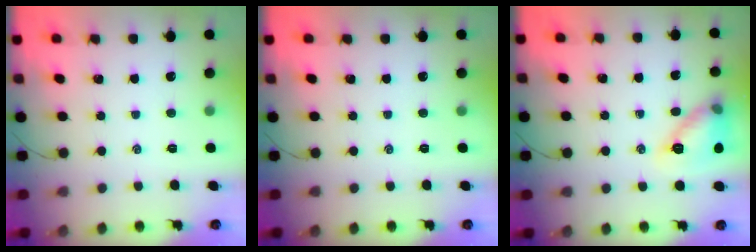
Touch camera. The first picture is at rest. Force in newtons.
{"total": 0.0}
{"total": 12.0, "press": 12.0, "slide": 0.5}